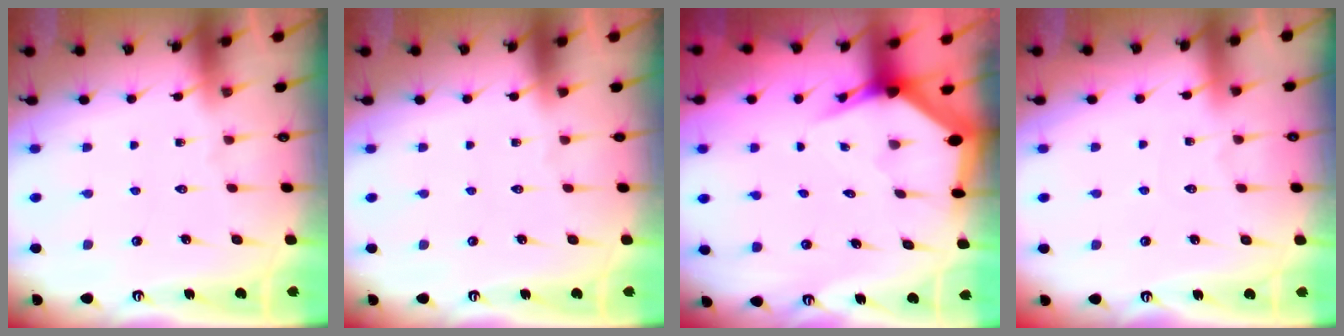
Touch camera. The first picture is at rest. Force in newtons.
{"total": 0.0}
{"total": 3.7, "press": 3.7, "slide": 0.3}
{"total": 2.9, "press": 2.9, "slide": 0.3}